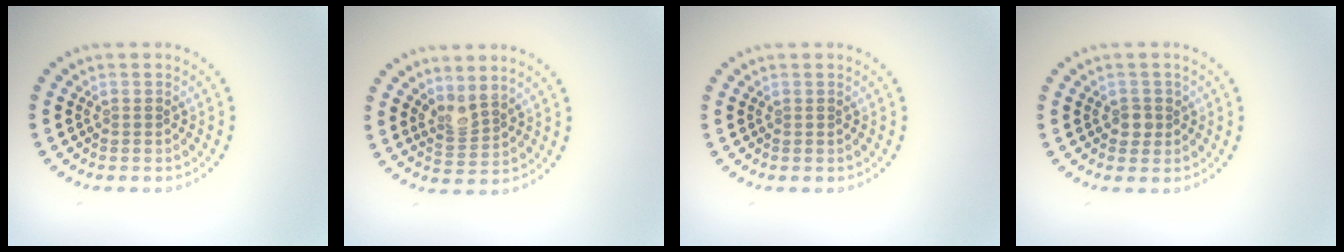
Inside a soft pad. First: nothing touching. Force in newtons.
{"total": 2.2, "press": 1.6, "slide": 1.4}
{"total": 0.0}
{"total": 1.4, "press": 1.3, "slide": 0.6}